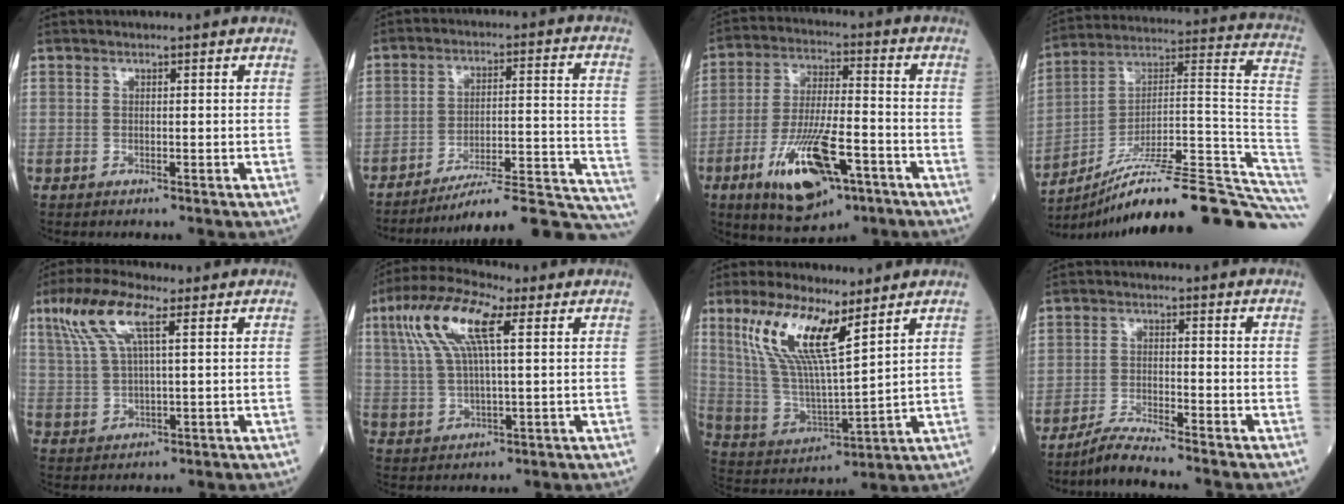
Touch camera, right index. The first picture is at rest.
{"total": 23.0, "force": [-21.5, 0.2, 8.2], "torque": [-0.038, 0.015, -0.290]}
{"total": 14.6, "force": [-6.8, 4.5, 12.1], "torque": [-0.232, -0.011, -0.108]}
{"total": 28.5, "force": [-21.9, 0.9, 18.2], "torque": [-0.160, 0.034, -0.329]}
{"total": 9.2, "force": [4.6, 2.0, 7.7], "torque": [-0.172, 0.022, 0.094]}
{"total": 11.9, "force": [4.7, 2.8, 10.6], "torque": [-0.229, 0.028, 0.089]}
{"total": 14.2, "force": [7.8, 2.8, 11.5], "torque": [-0.245, 0.005, 0.157]}
{"total": 4.6, "force": [-4.2, -1.1, 1.6], "torque": [-0.036, -0.022, -0.082]}